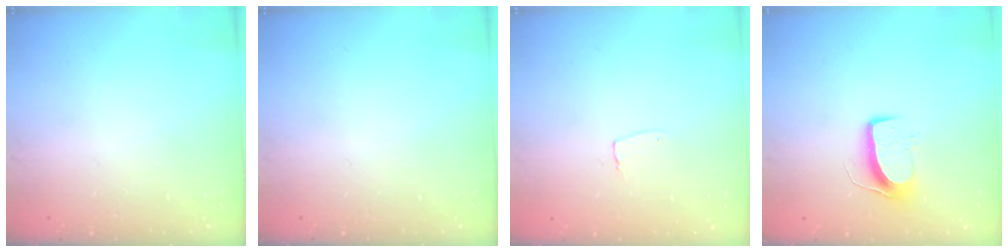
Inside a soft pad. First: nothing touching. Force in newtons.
{"total": 0.0}
{"total": 3.5, "press": 3.5, "slide": 0.2}
{"total": 9.3, "press": 9.3, "slide": 0.5}